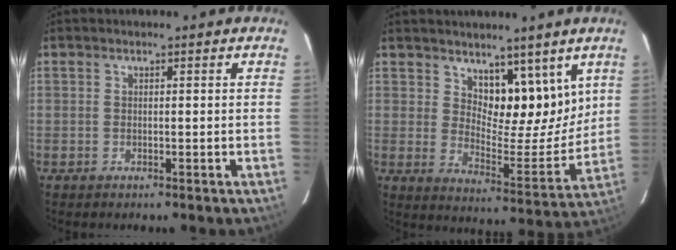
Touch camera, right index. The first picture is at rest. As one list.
[{"total": 9.6, "force": [5.9, 4.8, 5.9], "torque": [-0.075, -0.005, 0.106]}]